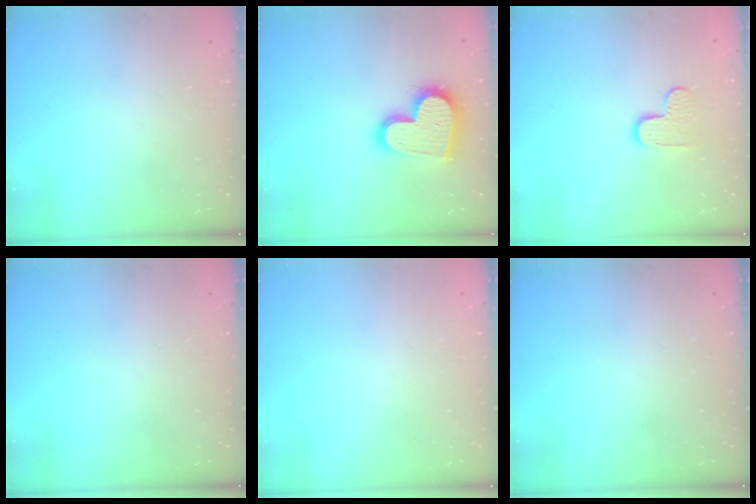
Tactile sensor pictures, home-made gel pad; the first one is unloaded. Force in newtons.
{"total": 17.9, "press": 17.9, "slide": 1.4}
{"total": 6.8, "press": 6.8, "slide": 0.2}
{"total": 0.0}
{"total": 0.0}
{"total": 0.0}